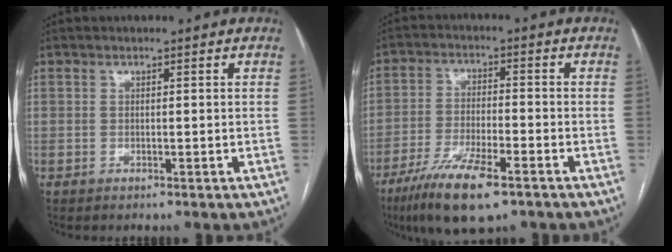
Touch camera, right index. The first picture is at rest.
{"total": 11.0, "force": [-7.1, 2.1, 8.1], "torque": [-0.151, -0.022, -0.122]}